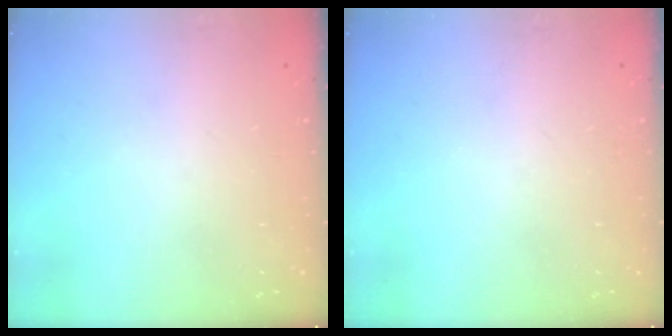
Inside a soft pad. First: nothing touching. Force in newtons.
{"total": 0.0}